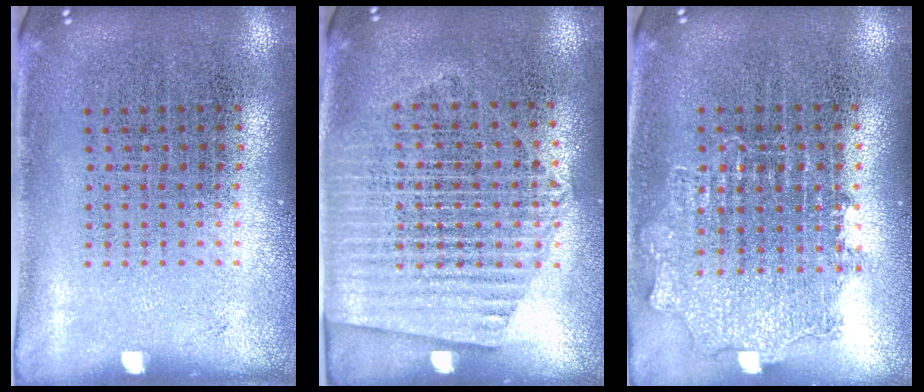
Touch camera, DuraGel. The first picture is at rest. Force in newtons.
{"total": 1.5, "press": 1.4, "slide": 0.7}
{"total": 1.0, "press": 1.0, "slide": 0.2}